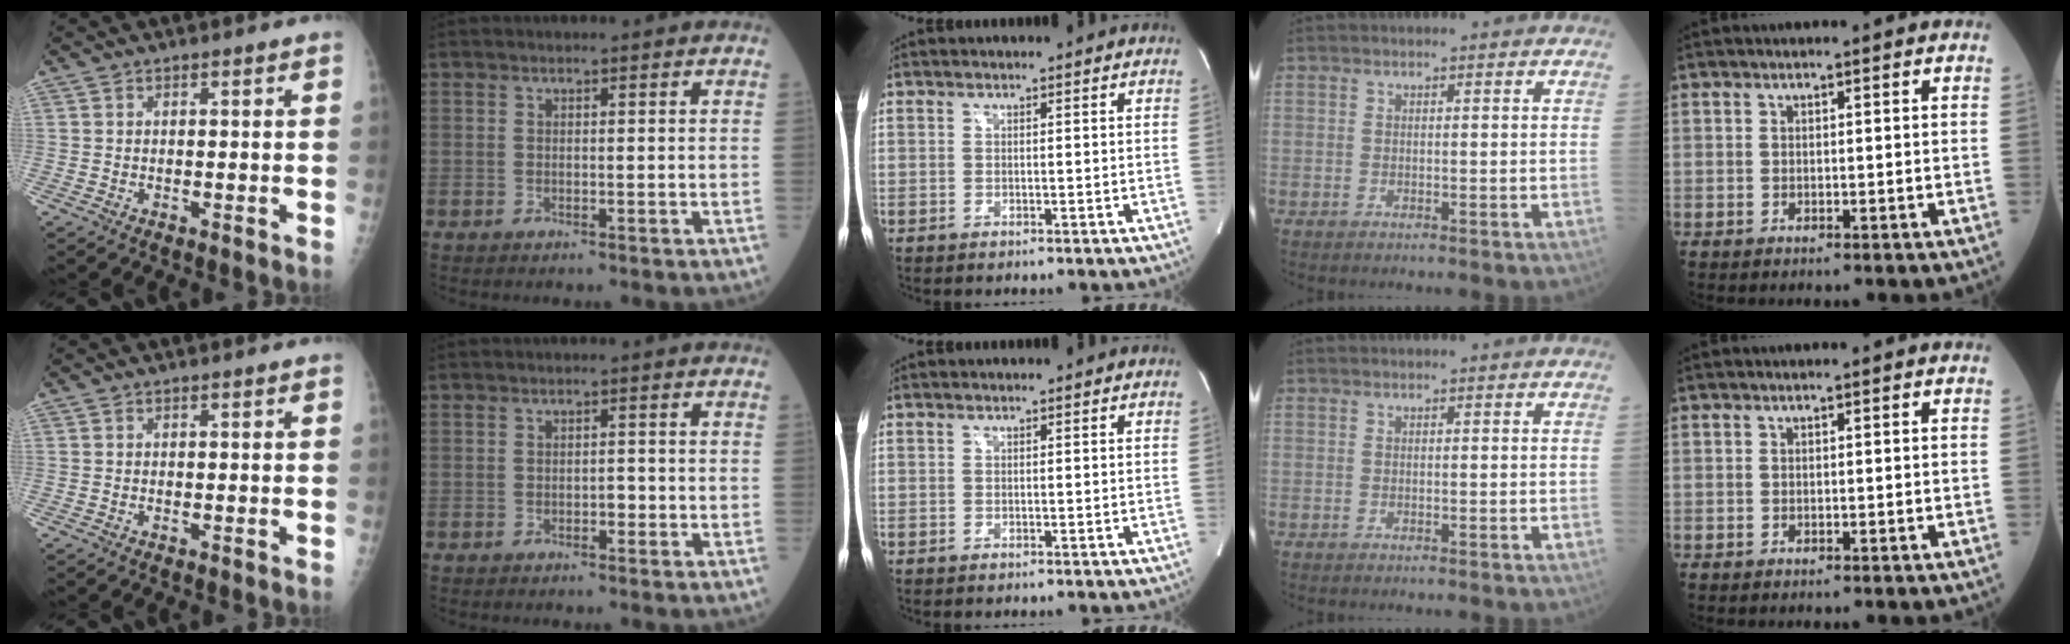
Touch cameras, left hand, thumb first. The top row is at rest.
{"index": {"total": 1.0, "force": [-0.6, 0.5, 0.7], "torque": [-0.003, 0.000, -0.014]}}